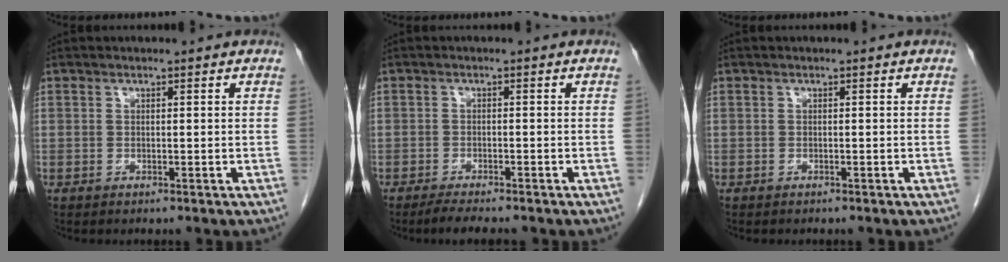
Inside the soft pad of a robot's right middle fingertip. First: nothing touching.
{"total": 3.4, "force": [-2.9, 0.4, 1.8], "torque": [-0.037, -0.011, -0.044]}
{"total": 0.5, "force": [-0.5, 0.2, 0.2], "torque": [-0.009, 0.000, -0.007]}